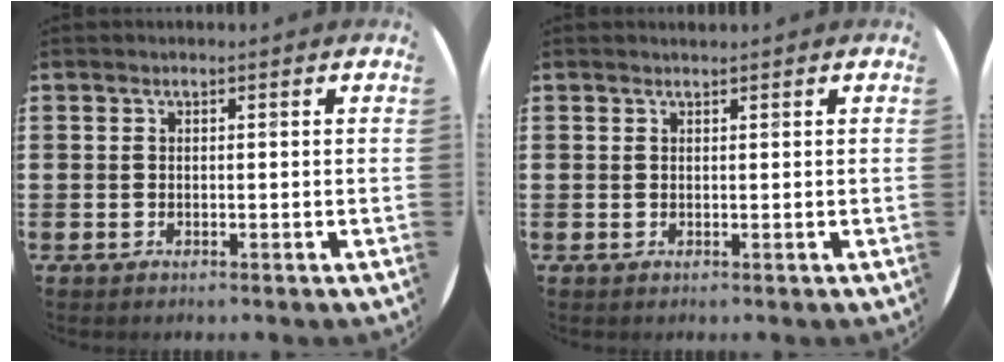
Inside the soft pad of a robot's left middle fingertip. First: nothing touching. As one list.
[{"total": 0.0}]